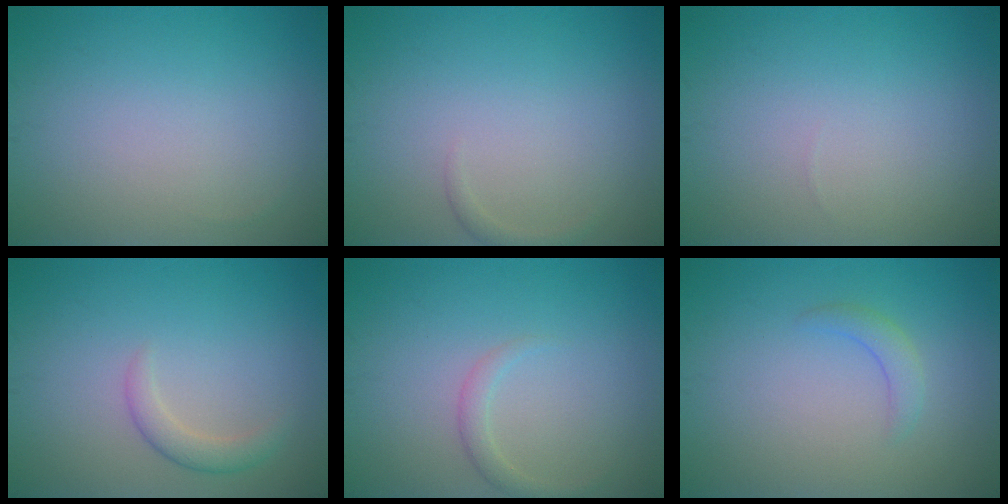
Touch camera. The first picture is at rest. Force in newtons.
{"total": 0.7, "press": 0.7, "slide": 0.0}
{"total": 0.0}
{"total": 1.8, "press": 1.8, "slide": 0.1}
{"total": 1.4, "press": 1.4, "slide": 0.1}
{"total": 1.5, "press": 1.5, "slide": 0.2}